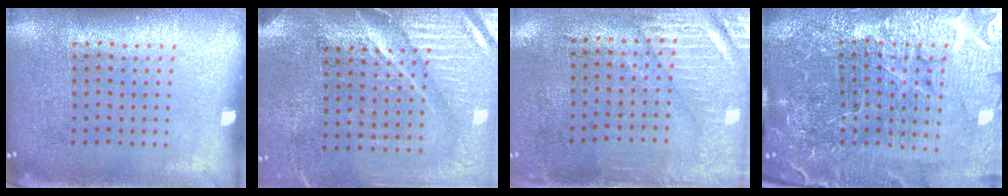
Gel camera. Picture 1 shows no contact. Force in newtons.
{"total": 4.2, "press": 3.8, "slide": 1.7}
{"total": 2.9, "press": 2.4, "slide": 1.6}
{"total": 5.8, "press": 5.3, "slide": 2.4}